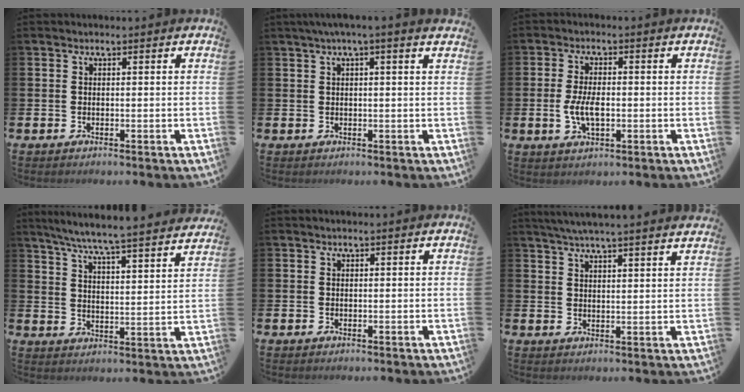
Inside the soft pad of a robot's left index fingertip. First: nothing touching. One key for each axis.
{"total": 2.0, "fx": 1.3, "fy": -0.3, "fz": 1.4, "tx": -0.024, "ty": -0.002, "tz": 0.022}
{"total": 4.5, "fx": -0.4, "fy": 2.2, "fz": 3.9, "tx": -0.073, "ty": 0.000, "tz": -0.011}
{"total": 6.9, "fx": 6.5, "fy": -0.4, "fz": 2.3, "tx": -0.070, "ty": -0.050, "tz": 0.110}
{"total": 0.0}
{"total": 4.8, "fx": 4.7, "fy": -0.6, "fz": 1.1, "tx": -0.037, "ty": -0.017, "tz": 0.085}